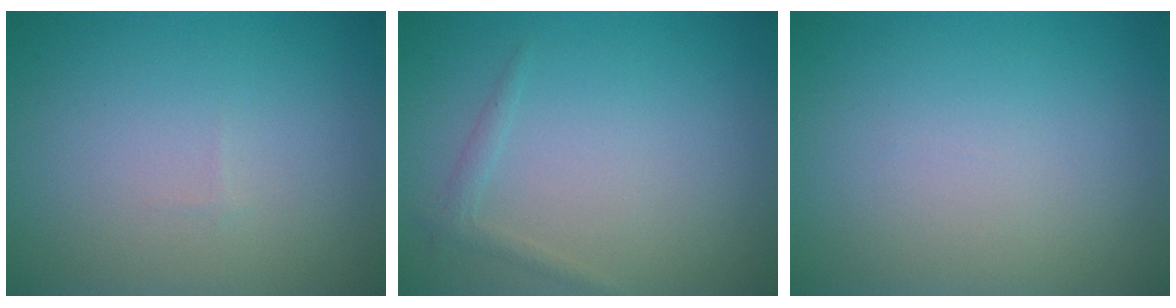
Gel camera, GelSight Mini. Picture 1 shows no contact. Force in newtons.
{"total": 1.0, "press": 1.0, "slide": 0.1}
{"total": 0.0}